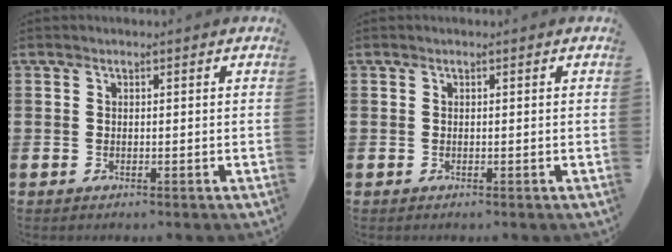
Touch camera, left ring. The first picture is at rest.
{"total": 0.0}